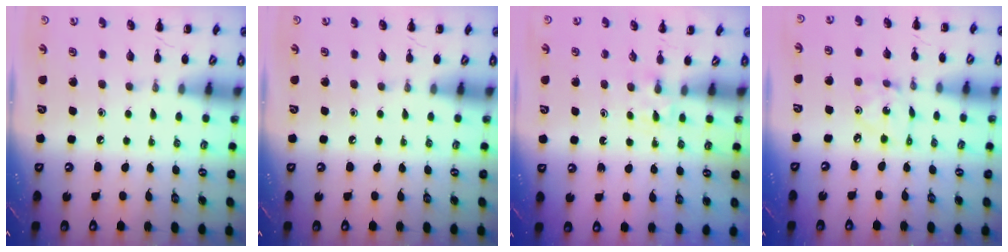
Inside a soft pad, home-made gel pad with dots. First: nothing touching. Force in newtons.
{"total": 0.0}
{"total": 2.2, "press": 2.0, "slide": 0.9}
{"total": 2.3, "press": 2.3, "slide": 0.1}